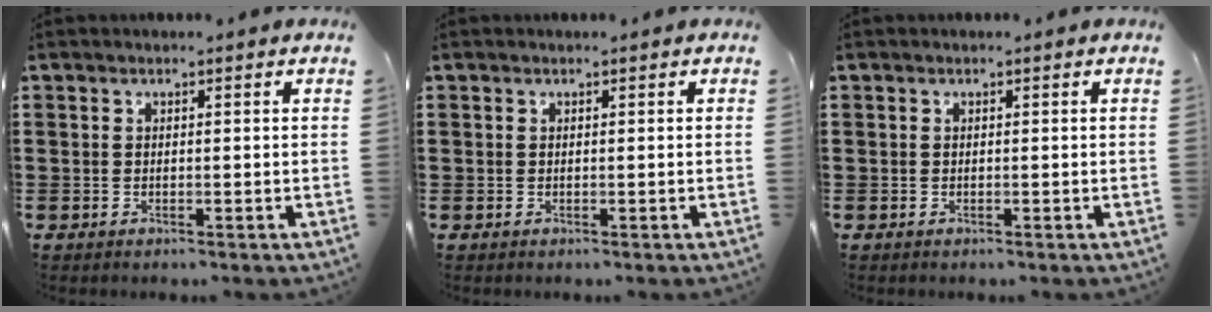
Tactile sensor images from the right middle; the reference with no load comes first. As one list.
[{"total": 0.0}, {"total": 0.0}]